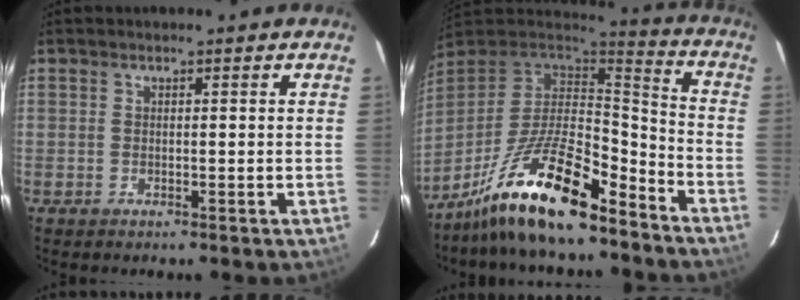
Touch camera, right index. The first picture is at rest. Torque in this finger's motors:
{"motor_torque": [1.19, -0.95, 1.05, 0.21]}